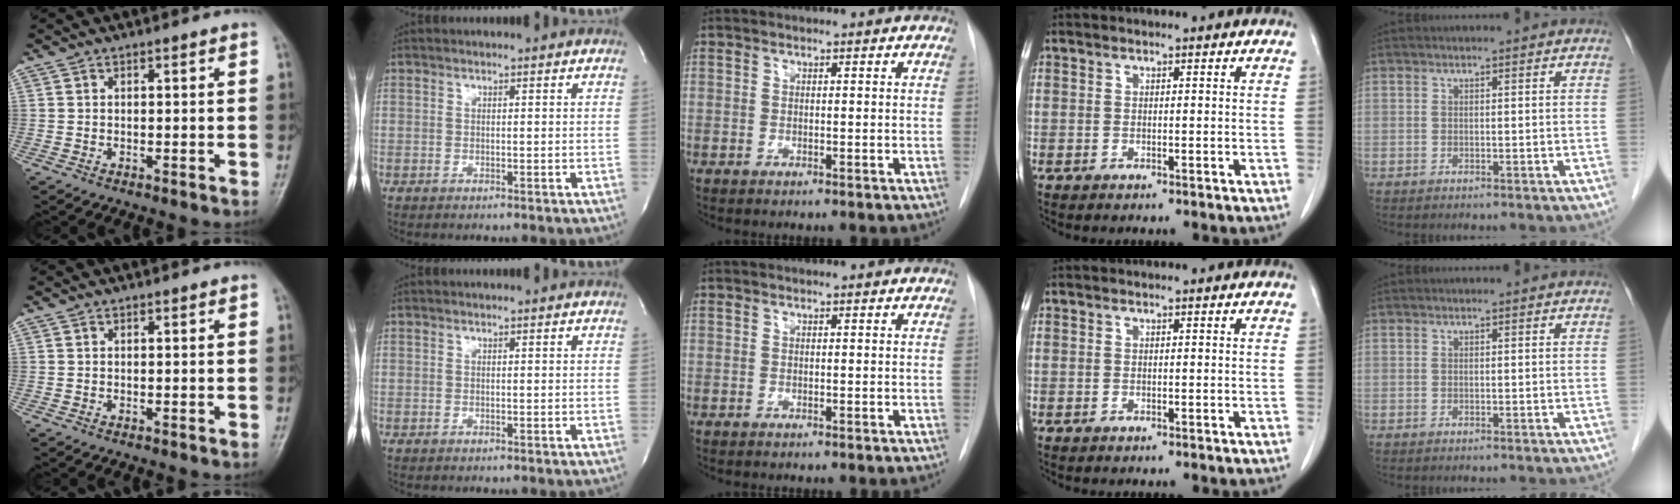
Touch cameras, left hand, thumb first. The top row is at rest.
{}